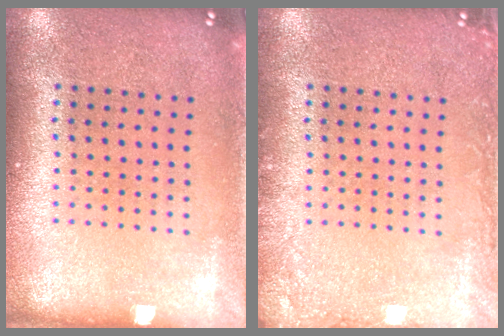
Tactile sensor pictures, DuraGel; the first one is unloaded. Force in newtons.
{"total": 1.6, "press": 1.6, "slide": 0.3}